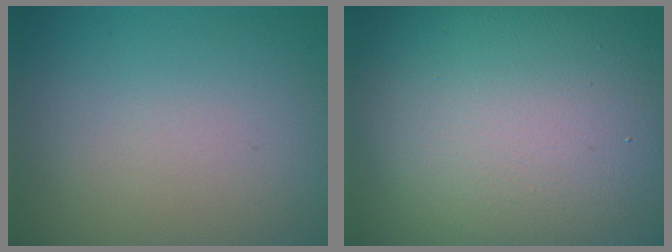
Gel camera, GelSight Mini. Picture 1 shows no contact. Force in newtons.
{"total": 22.2, "press": 22.2, "slide": 1.0}